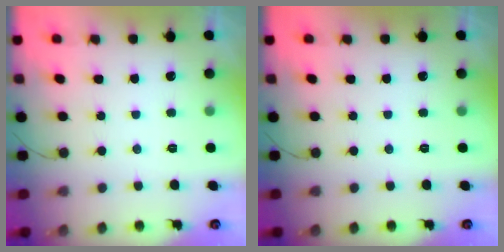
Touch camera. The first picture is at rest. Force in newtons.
{"total": 0.0}